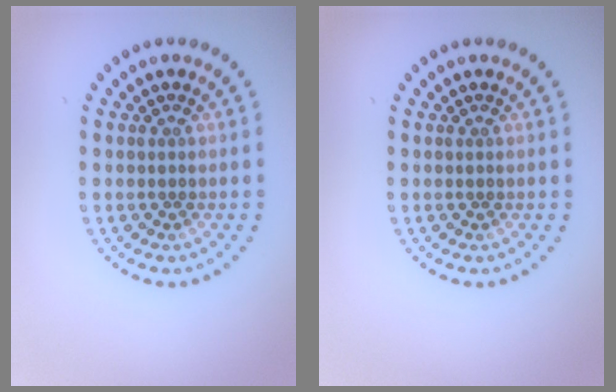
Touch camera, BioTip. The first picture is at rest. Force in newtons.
{"total": 0.0}